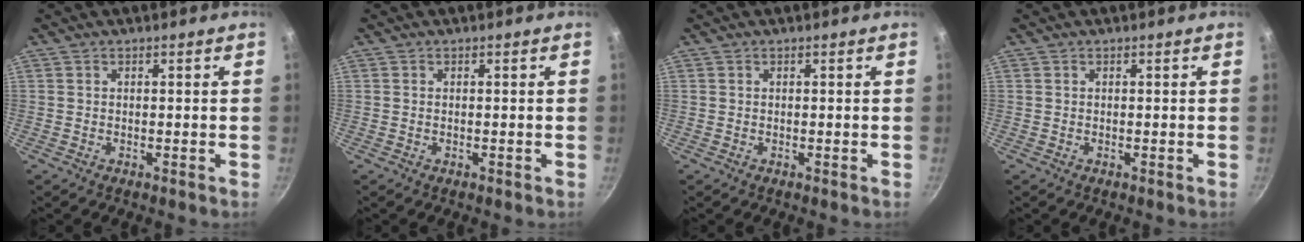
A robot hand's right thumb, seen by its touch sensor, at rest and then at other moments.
{"total": 0.0}
{"total": 0.0}
{"total": 0.0}